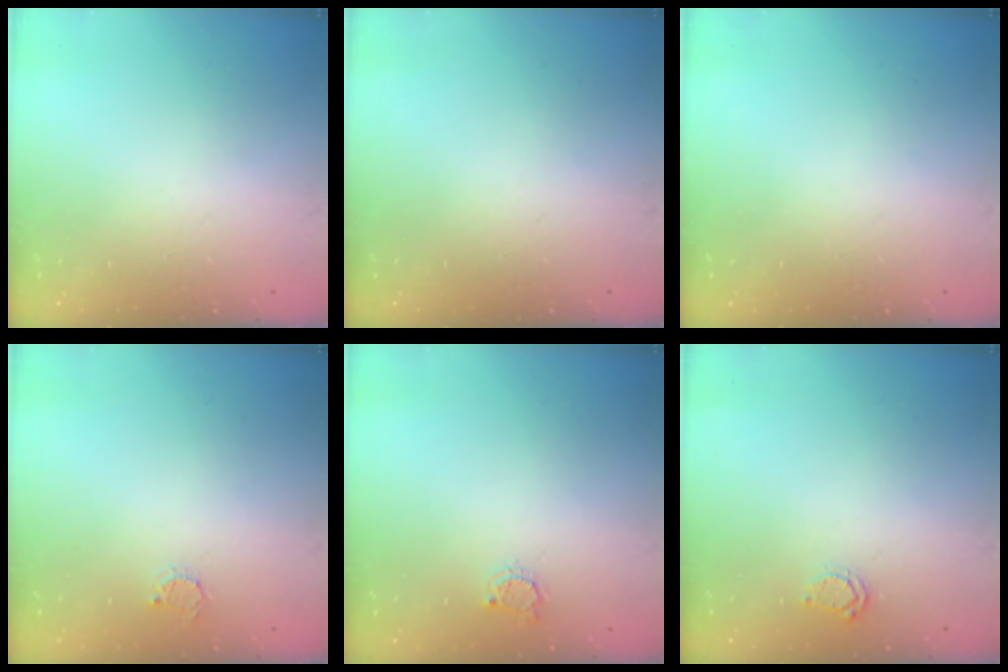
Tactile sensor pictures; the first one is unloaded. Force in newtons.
{"total": 0.0}
{"total": 0.0}
{"total": 2.3, "press": 2.3, "slide": 0.3}
{"total": 3.1, "press": 3.1, "slide": 0.4}
{"total": 3.8, "press": 3.8, "slide": 0.5}